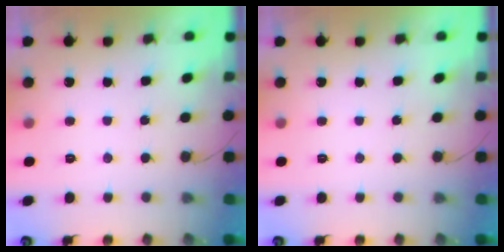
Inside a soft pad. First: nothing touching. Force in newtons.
{"total": 0.0}